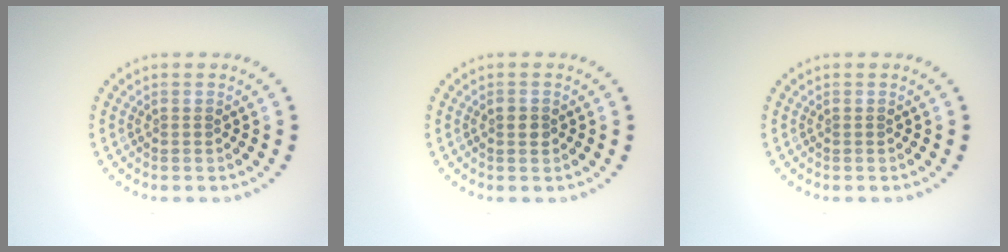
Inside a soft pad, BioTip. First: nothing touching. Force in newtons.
{"total": 0.9, "press": 0.8, "slide": 0.2}
{"total": 0.0}